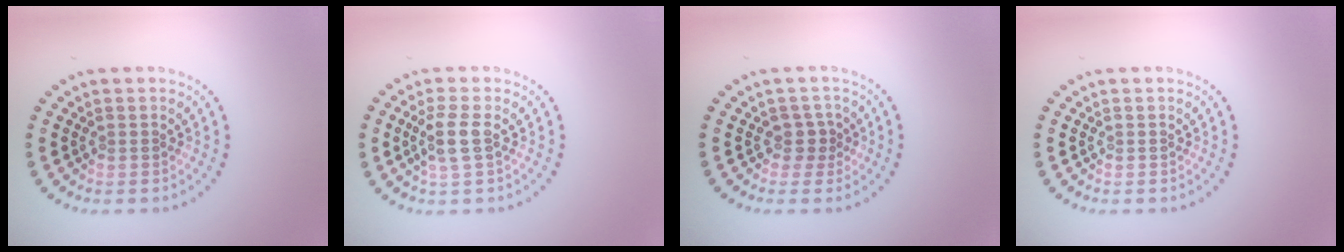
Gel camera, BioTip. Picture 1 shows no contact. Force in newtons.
{"total": 2.4, "press": 2.0, "slide": 1.3}
{"total": 1.2, "press": 0.9, "slide": 0.8}
{"total": 0.0}